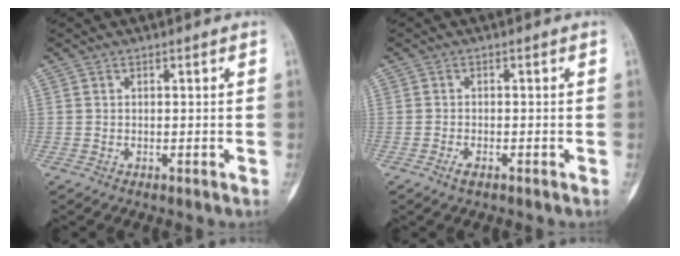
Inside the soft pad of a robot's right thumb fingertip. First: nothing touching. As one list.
[{"total": 1.6, "force": [-1.0, 0.6, 1.1], "torque": [-0.028, 0.004, -0.021]}]